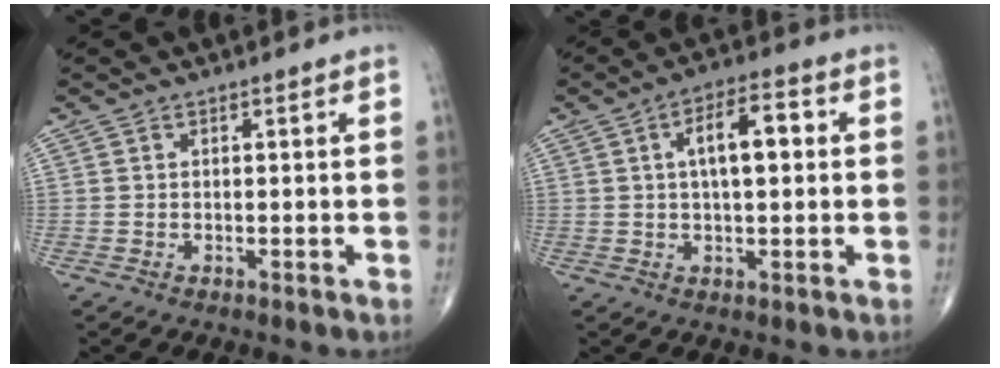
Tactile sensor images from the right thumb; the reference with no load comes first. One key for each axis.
{"total": 8.6, "fx": 1.4, "fy": 3.5, "fz": 7.7, "tx": -0.118, "ty": 0.017, "tz": 0.017}